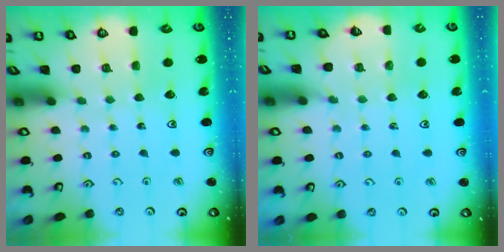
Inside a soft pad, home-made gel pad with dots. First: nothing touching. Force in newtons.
{"total": 6.0, "press": 5.9, "slide": 1.2}